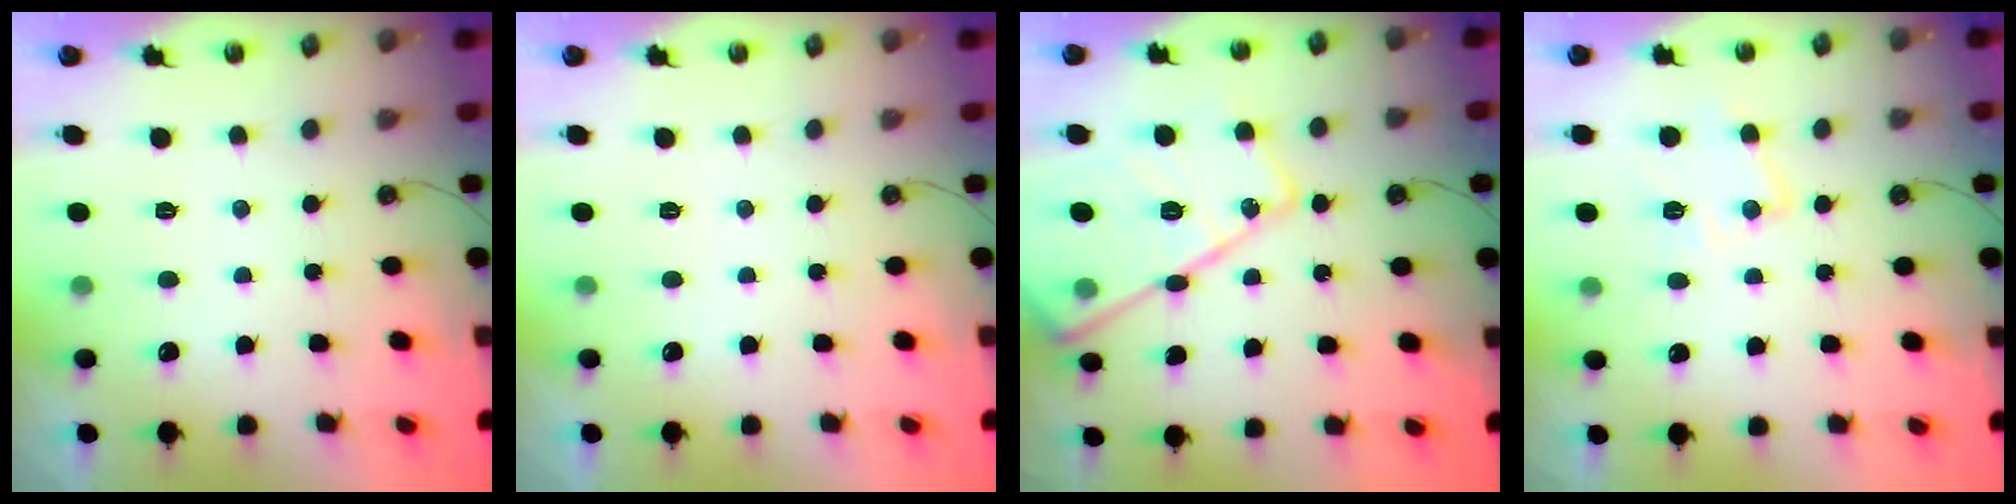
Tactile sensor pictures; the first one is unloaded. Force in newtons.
{"total": 0.0}
{"total": 21.3, "press": 21.2, "slide": 1.9}
{"total": 12.0, "press": 12.0, "slide": 0.9}